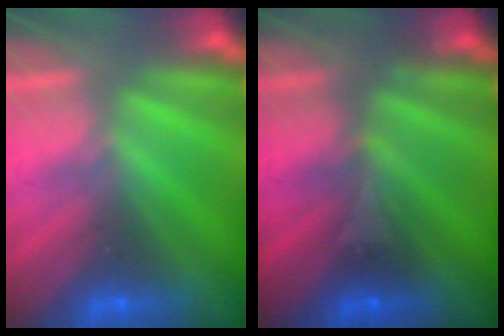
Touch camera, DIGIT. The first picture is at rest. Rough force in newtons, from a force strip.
{"total": 2.9}